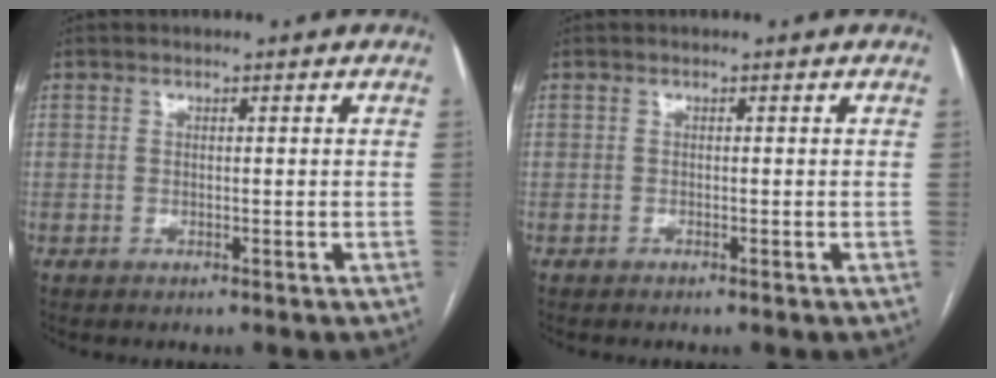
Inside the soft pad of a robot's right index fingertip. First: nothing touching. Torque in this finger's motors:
{"motor_torque": [-0.08, -0.13, 0.00, 0.00]}